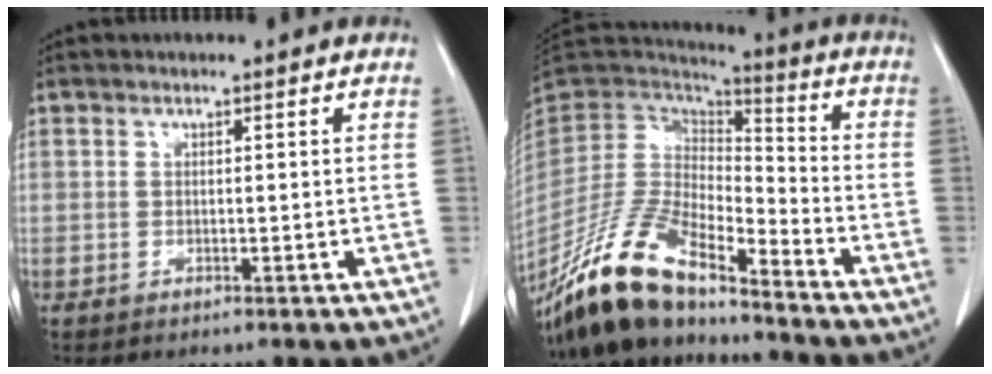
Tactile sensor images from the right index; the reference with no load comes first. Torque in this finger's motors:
{"motor_torque": [-0.22, -0.15, -0.71, -0.21]}